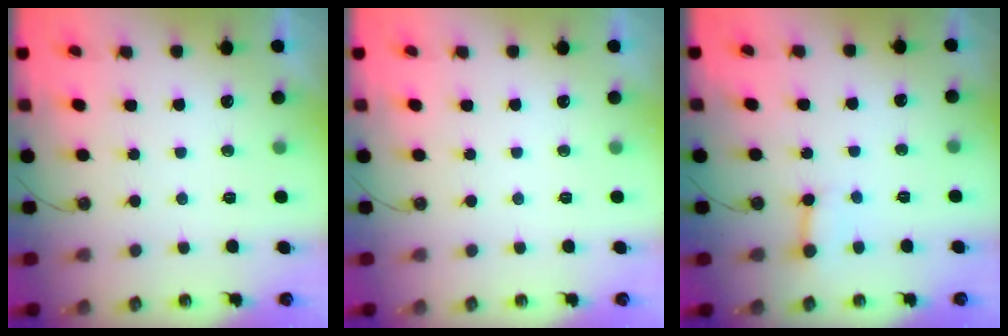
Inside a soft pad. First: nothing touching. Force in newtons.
{"total": 0.0}
{"total": 2.8, "press": 2.8, "slide": 0.2}